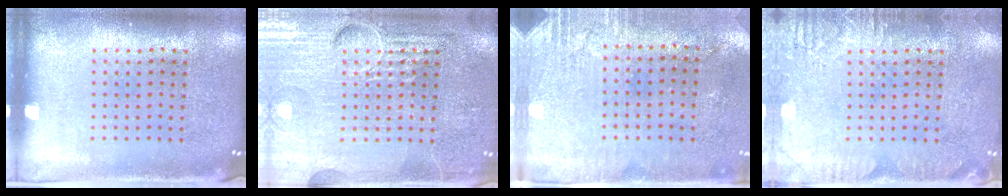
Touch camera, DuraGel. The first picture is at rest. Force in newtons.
{"total": 6.9, "press": 6.9, "slide": 0.9}
{"total": 2.8, "press": 2.3, "slide": 1.6}
{"total": 2.6, "press": 2.5, "slide": 0.4}